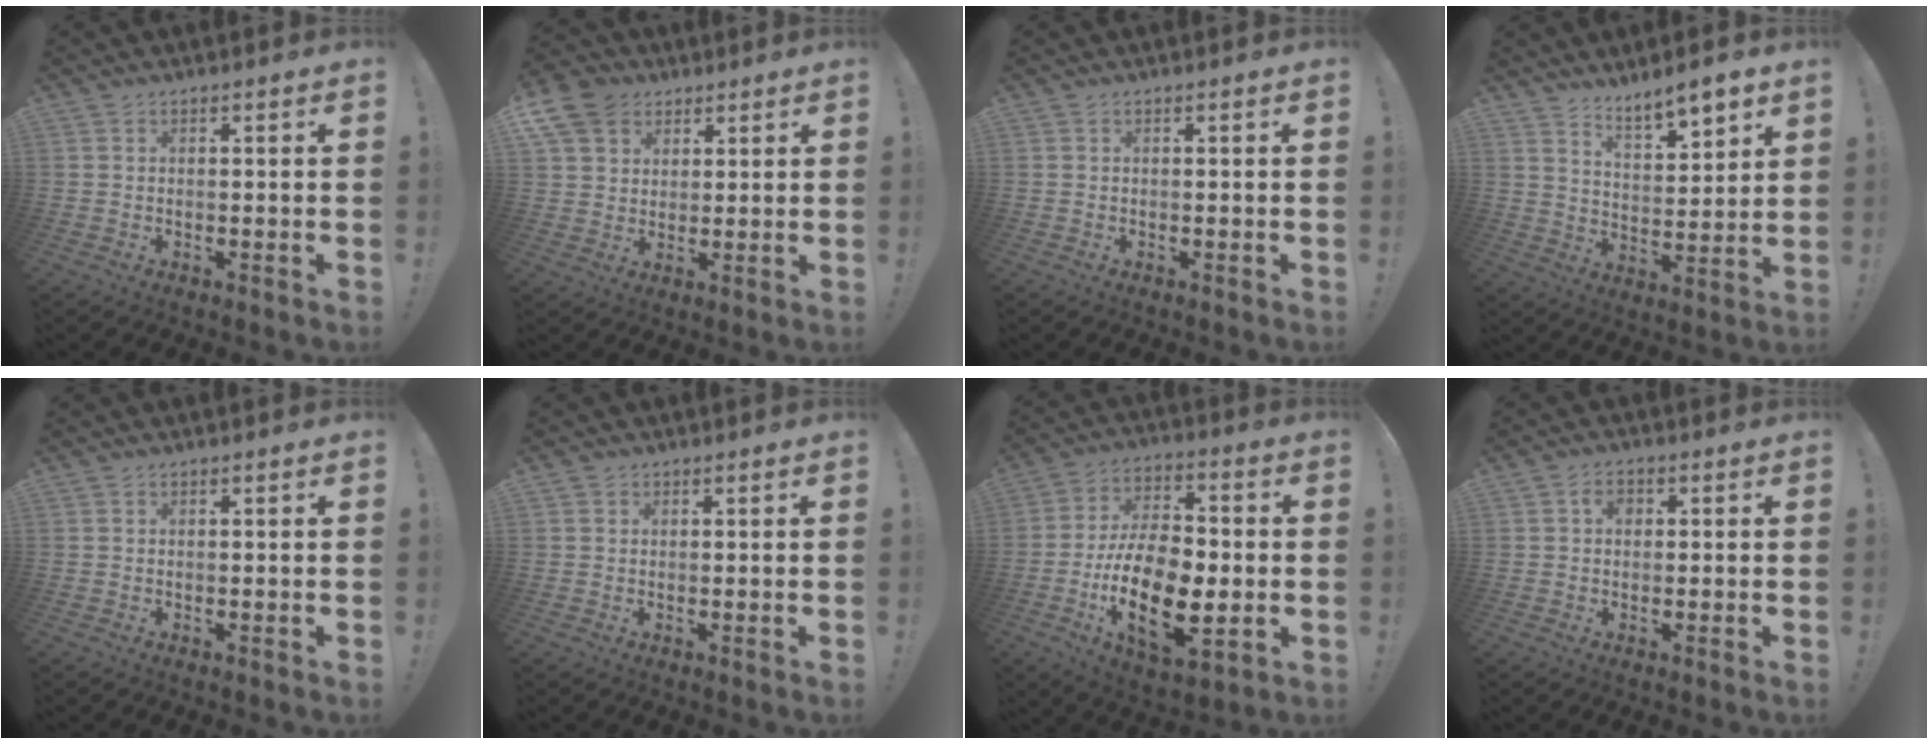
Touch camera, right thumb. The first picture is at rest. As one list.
[{"total": 10.6, "force": [5.3, 8.1, 4.2], "torque": [-0.082, -0.030, 0.108]}, {"total": 0.0}, {"total": 8.2, "force": [7.2, 1.9, 3.4], "torque": [-0.051, -0.059, 0.130]}, {"total": 0.0}, {"total": 0.8, "force": [0.5, 0.7, 0.0], "torque": [0.003, -0.001, 0.009]}, {"total": 21.2, "force": [-5.2, 11.1, 17.2], "torque": [-0.318, 0.012, -0.086]}, {"total": 3.1, "force": [0.6, 2.2, 2.1], "torque": [-0.033, 0.005, 0.007]}]